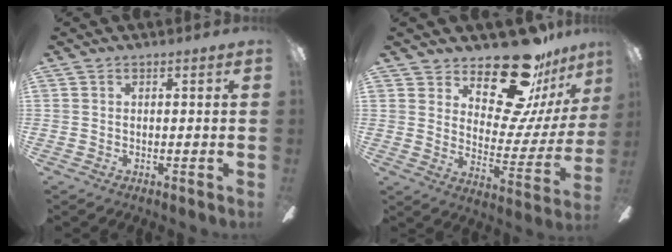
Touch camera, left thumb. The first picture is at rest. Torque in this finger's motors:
{"motor_torque": [1.37, 0.78, 0.91, -0.78, 0.01]}